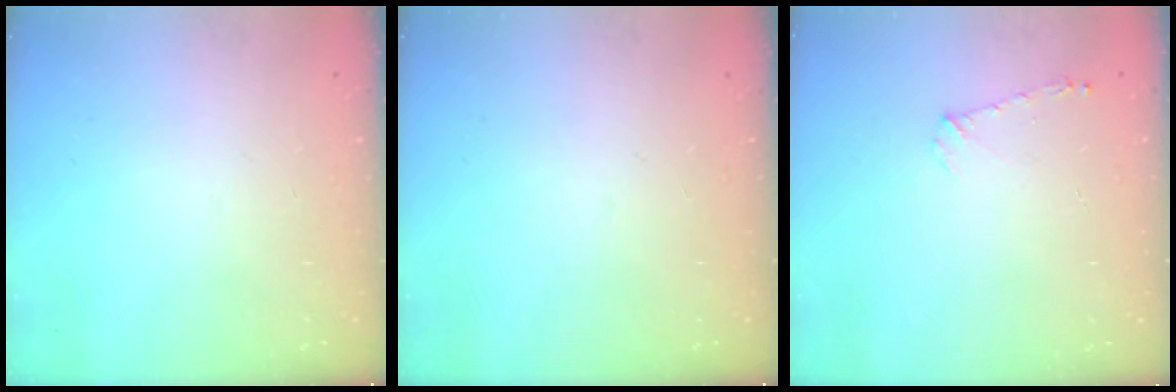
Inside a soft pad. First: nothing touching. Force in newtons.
{"total": 0.0}
{"total": 4.6, "press": 4.6, "slide": 0.6}